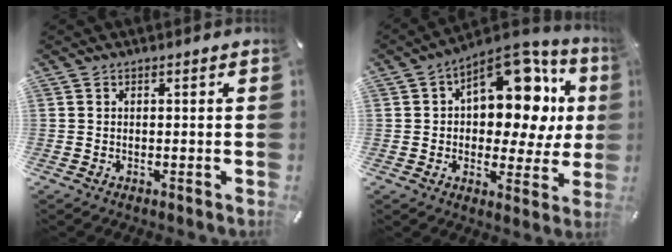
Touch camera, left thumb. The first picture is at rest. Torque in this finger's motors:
{"motor_torque": [2.53, 2.48, 1.13, -0.83, 0.14]}